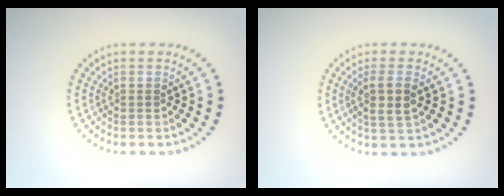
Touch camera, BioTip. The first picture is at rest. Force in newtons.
{"total": 2.6, "press": 2.4, "slide": 1.0}